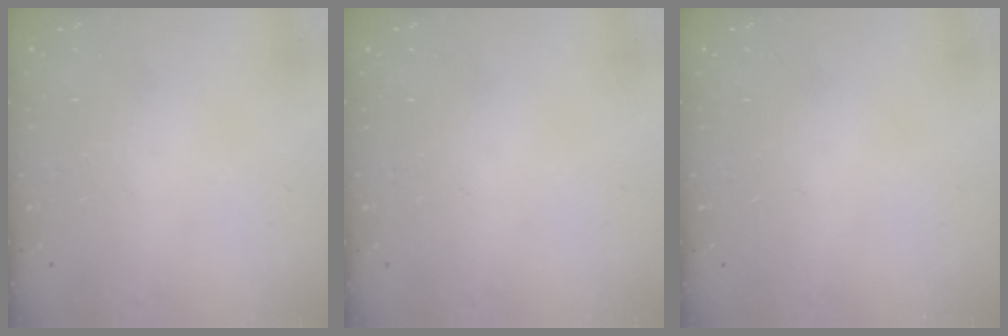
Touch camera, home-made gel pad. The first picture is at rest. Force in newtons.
{"total": 0.0}
{"total": 0.0}